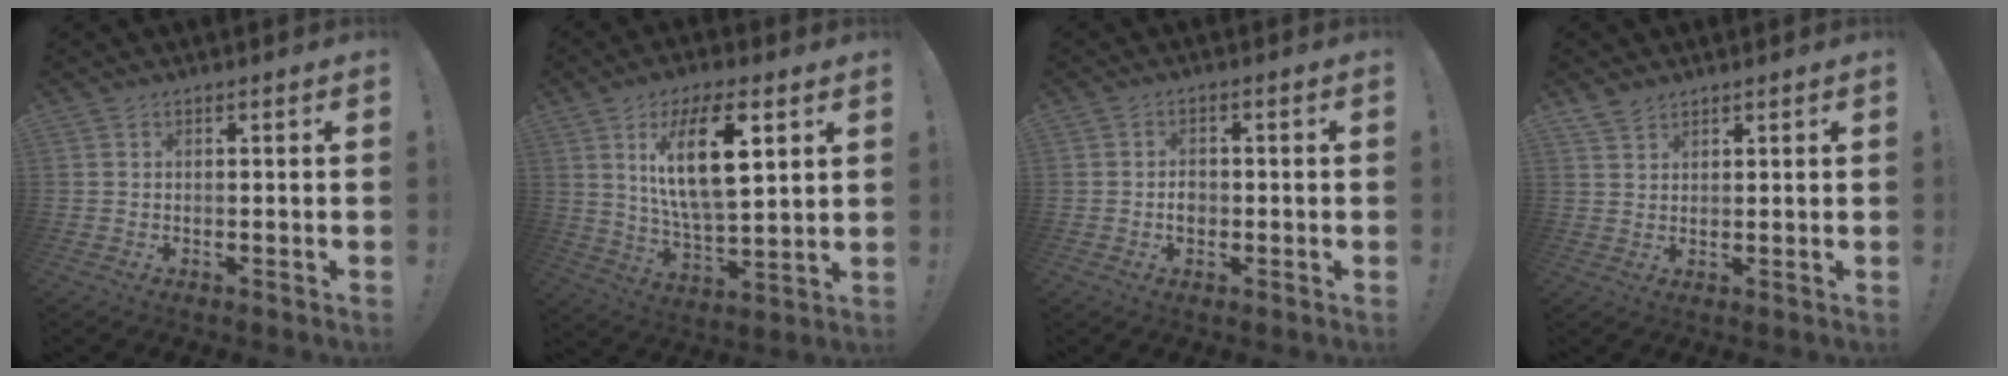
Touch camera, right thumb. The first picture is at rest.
{"total": 17.3, "force": [6.5, 6.3, 14.8], "torque": [-0.275, -0.010, 0.098]}
{"total": 2.9, "force": [-0.9, 2.1, 1.8], "torque": [-0.017, 0.002, -0.019]}
{"total": 3.0, "force": [2.6, 1.3, 0.7], "torque": [-0.017, -0.015, 0.050]}